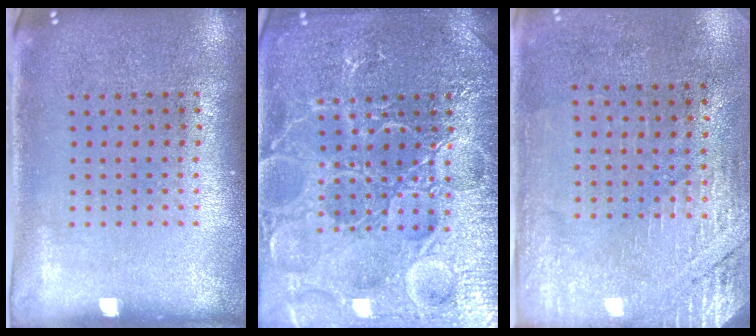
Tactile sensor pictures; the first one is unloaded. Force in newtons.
{"total": 7.4, "press": 7.4, "slide": 0.9}
{"total": 2.7, "press": 2.4, "slide": 1.2}